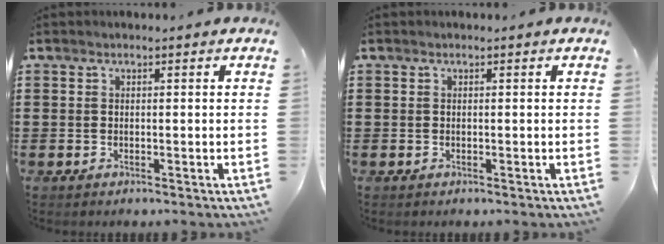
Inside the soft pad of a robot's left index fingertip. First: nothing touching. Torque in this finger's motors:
{"motor_torque": [-0.02, -0.02, -0.02, -0.01]}